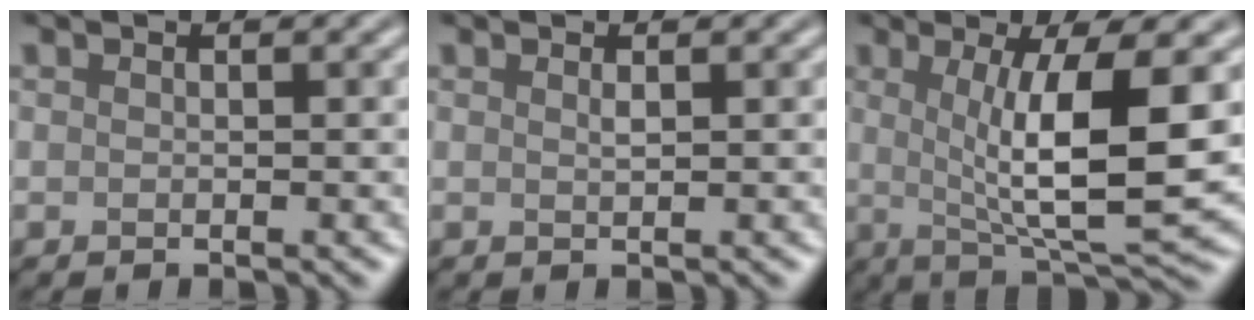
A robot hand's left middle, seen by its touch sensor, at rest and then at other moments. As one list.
[{"total": 0.6, "force": [0.3, 0.1, 0.4], "torque": [-0.008, 0.000, 0.006]}, {"total": 9.0, "force": [0.9, 2.0, 8.8], "torque": [-0.135, -0.011, 0.021]}]